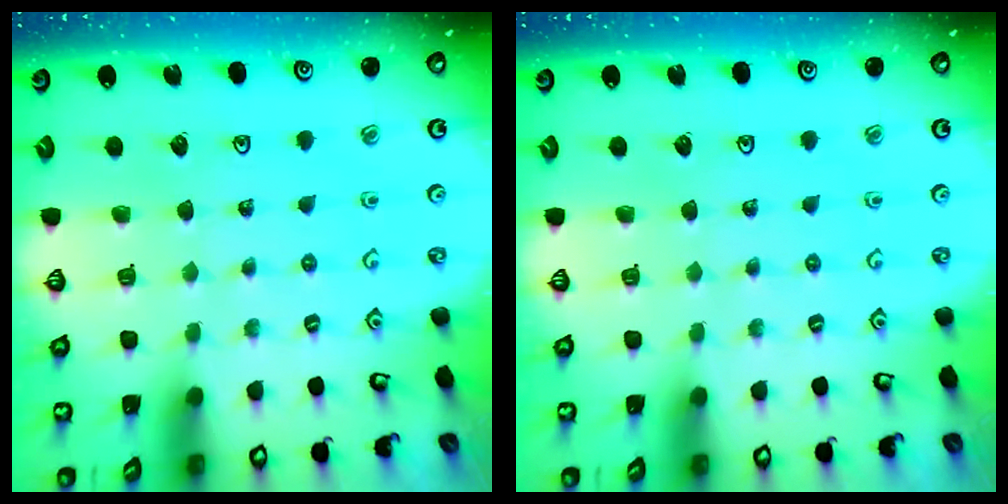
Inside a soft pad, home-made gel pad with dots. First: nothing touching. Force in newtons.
{"total": 0.0}